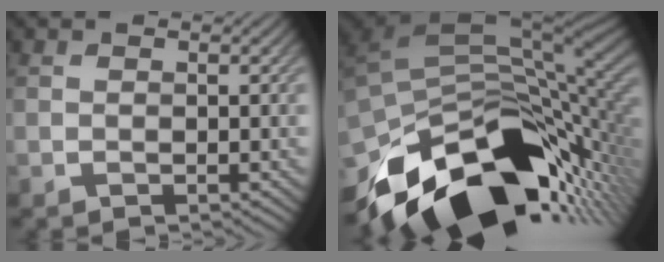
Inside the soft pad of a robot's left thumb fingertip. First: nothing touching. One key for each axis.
{"total": 17.6, "fx": -9.2, "fy": 9.2, "fz": 11.7, "tx": -0.221, "ty": -0.028, "tz": -0.146}